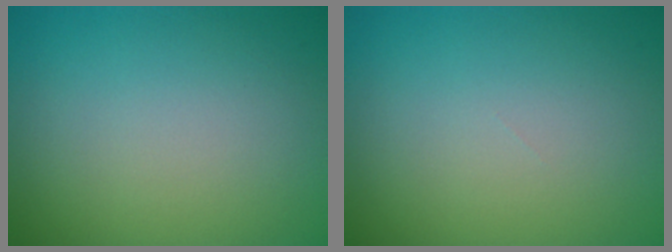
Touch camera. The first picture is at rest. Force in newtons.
{"total": 0.0}